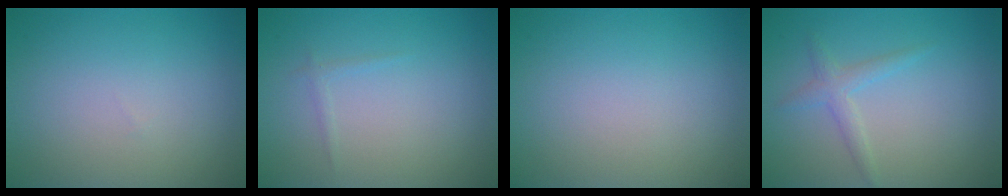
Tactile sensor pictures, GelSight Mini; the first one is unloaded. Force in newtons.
{"total": 0.6, "press": 0.6, "slide": 0.0}
{"total": 0.0}
{"total": 1.7, "press": 1.7, "slide": 0.0}